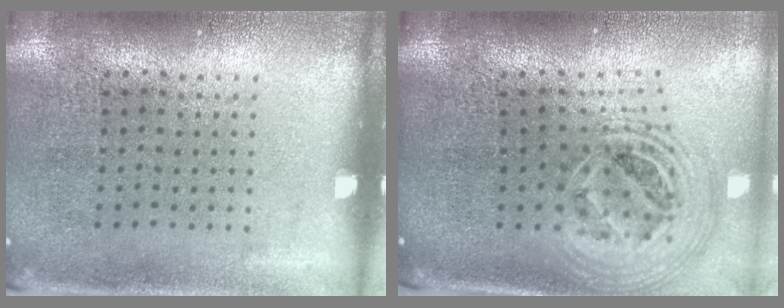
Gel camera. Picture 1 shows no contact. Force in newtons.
{"total": 2.5, "press": 1.8, "slide": 1.7}